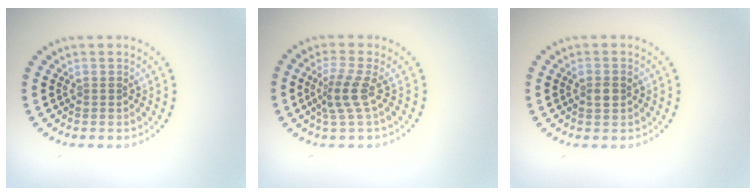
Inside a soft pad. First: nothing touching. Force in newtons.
{"total": 2.6, "press": 1.9, "slide": 1.8}
{"total": 1.3, "press": 1.3, "slide": 0.2}